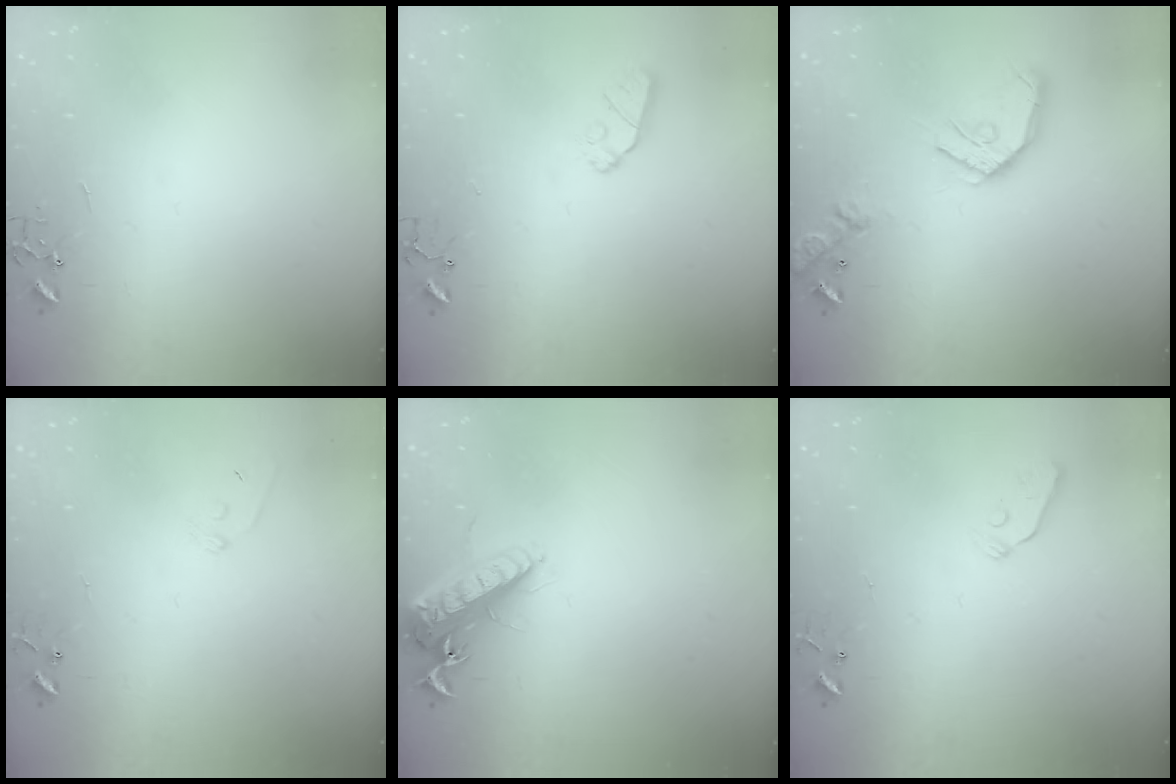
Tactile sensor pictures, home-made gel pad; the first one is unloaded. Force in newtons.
{"total": 7.3, "press": 7.2, "slide": 0.5}
{"total": 16.6, "press": 16.4, "slide": 2.5}
{"total": 6.8, "press": 6.7, "slide": 0.5}
{"total": 14.6, "press": 14.4, "slide": 2.8}
{"total": 3.3, "press": 3.2, "slide": 0.7}